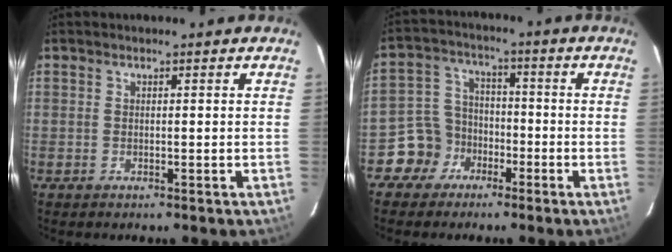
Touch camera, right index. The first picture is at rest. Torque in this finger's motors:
{"motor_torque": [0.14, -0.31, -0.31, -0.18]}